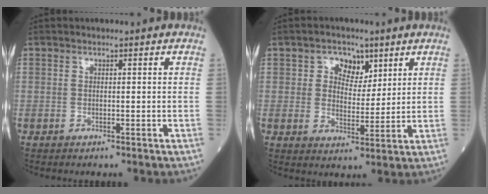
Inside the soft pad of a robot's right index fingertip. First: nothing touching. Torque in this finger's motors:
{"motor_torque": [0.51, 0.50, 0.06, 0.02]}